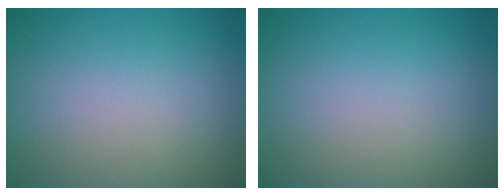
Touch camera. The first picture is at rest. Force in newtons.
{"total": 0.0}